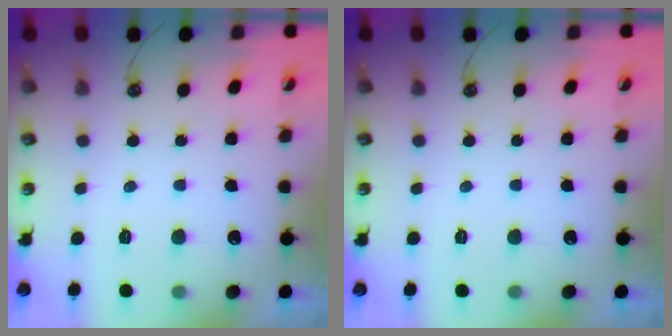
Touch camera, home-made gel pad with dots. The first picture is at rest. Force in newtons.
{"total": 0.0}